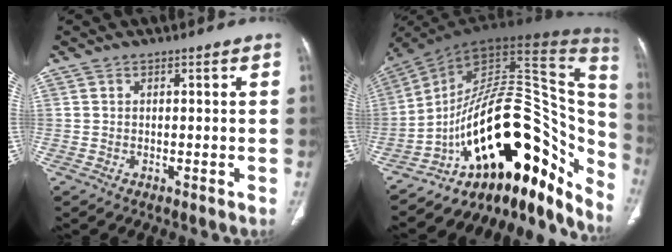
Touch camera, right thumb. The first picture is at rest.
{"total": 32.3, "force": [-13.5, 16.3, 24.5], "torque": [-0.236, 0.122, -0.193]}